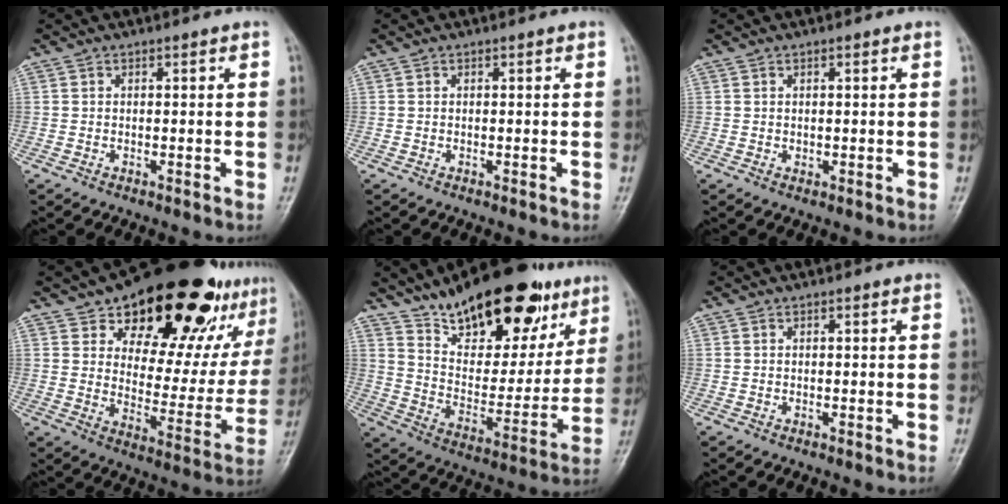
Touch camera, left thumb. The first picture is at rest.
{"total": 0.0}
{"total": 0.8, "force": [0.3, 0.5, 0.6], "torque": [-0.005, -0.001, 0.006]}
{"total": 28.6, "force": [18.4, 13.1, 17.5], "torque": [-0.208, -0.071, 0.262]}
{"total": 23.9, "force": [15.9, 9.8, 15.0], "torque": [-0.189, -0.061, 0.260]}
{"total": 0.0}